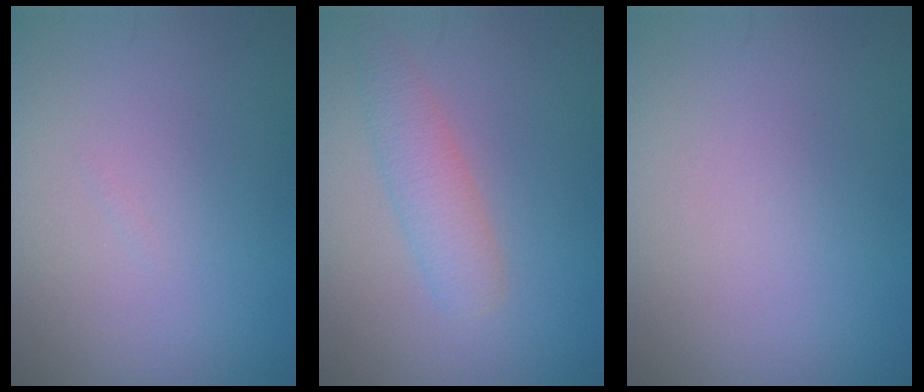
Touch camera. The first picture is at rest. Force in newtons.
{"total": 2.7, "press": 2.7, "slide": 0.1}
{"total": 0.0}